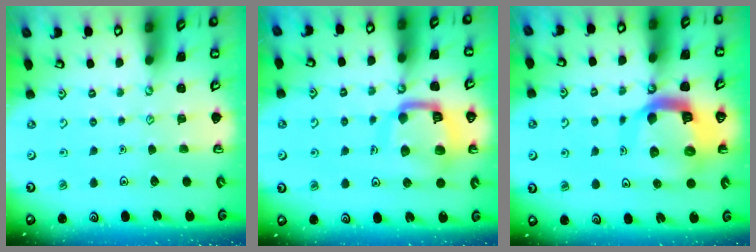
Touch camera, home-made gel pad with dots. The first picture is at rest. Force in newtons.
{"total": 14.3, "press": 14.3, "slide": 1.5}
{"total": 14.7, "press": 14.6, "slide": 1.7}